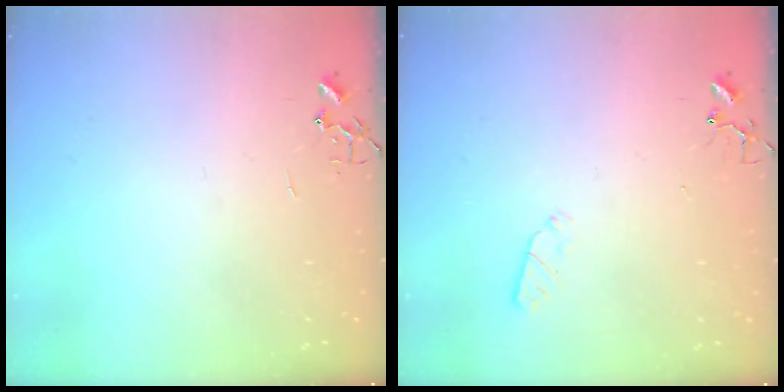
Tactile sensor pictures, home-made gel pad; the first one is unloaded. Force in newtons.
{"total": 3.2, "press": 3.1, "slide": 0.5}